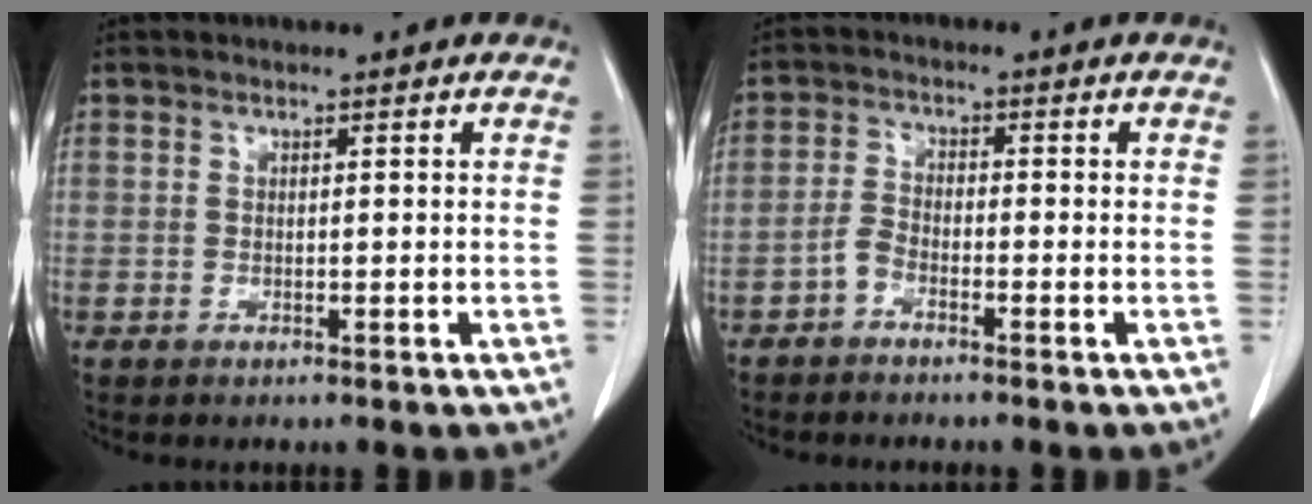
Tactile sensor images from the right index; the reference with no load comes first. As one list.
[{"total": 2.3, "force": [-1.8, 0.8, 1.2], "torque": [-0.029, 0.003, -0.038]}]